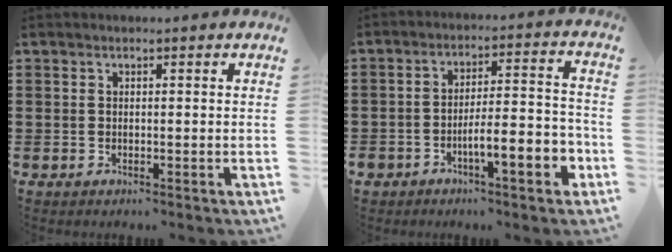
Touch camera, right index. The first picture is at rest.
{"total": 7.8, "force": [-3.9, 2.1, 6.4], "torque": [-0.087, 0.000, -0.070]}